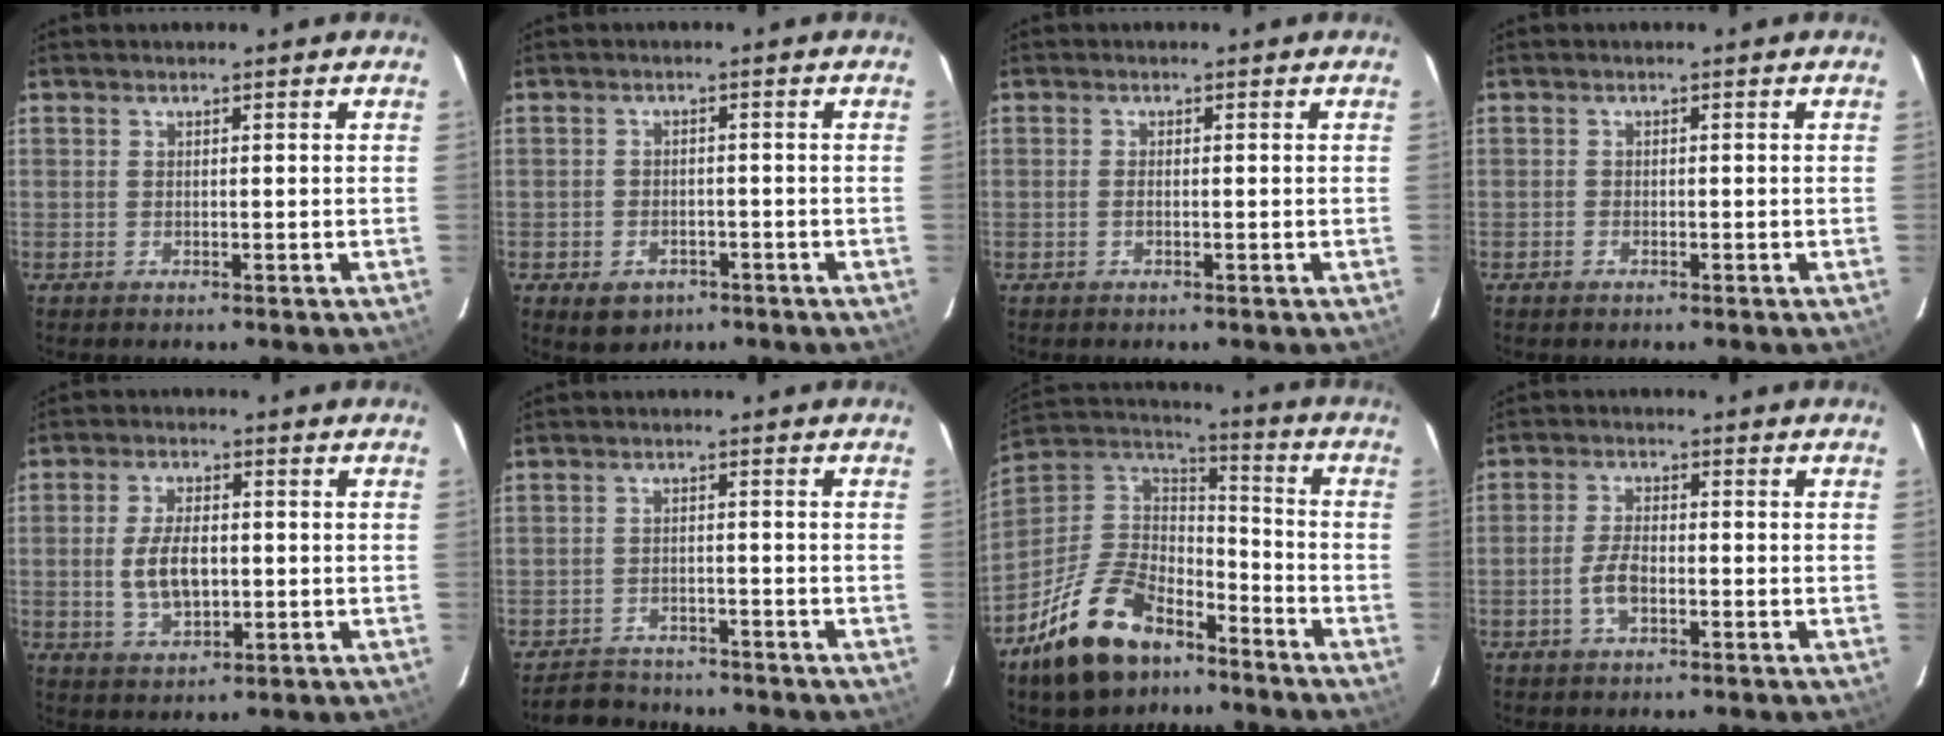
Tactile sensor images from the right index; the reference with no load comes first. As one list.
[{"total": 5.7, "force": [-3.2, 4.2, 2.2], "torque": [-0.051, 0.001, -0.038]}, {"total": 0.9, "force": [-0.2, 0.4, 0.8], "torque": [-0.019, 0.001, -0.007]}, {"total": 1.1, "force": [-0.8, 0.7, 0.1], "torque": [-0.002, 0.000, -0.014]}, {"total": 8.1, "force": [-0.5, 4.4, 6.7], "torque": [-0.134, 0.000, -0.003]}, {"total": 6.1, "force": [-5.5, 2.7, 0.6], "torque": [-0.028, 0.013, -0.084]}, {"total": 21.7, "force": [-14.1, 11.4, 11.9], "torque": [-0.261, 0.006, -0.234]}, {"total": 4.7, "force": [-1.7, 2.2, 3.8], "torque": [-0.082, 0.003, -0.032]}]